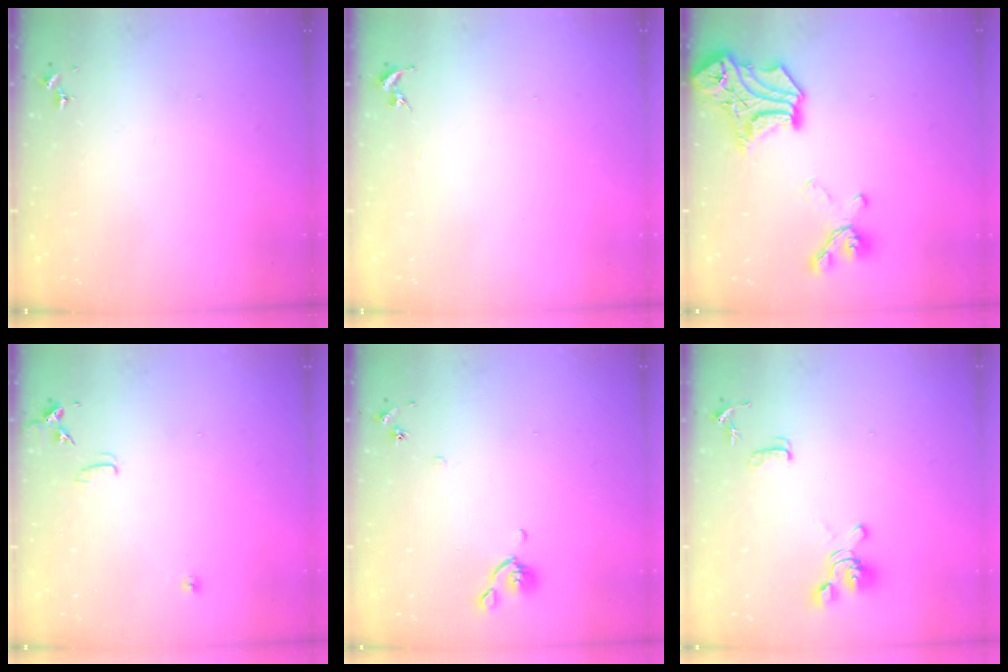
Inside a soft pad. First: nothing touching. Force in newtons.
{"total": 0.0}
{"total": 19.9, "press": 19.9, "slide": 0.9}
{"total": 7.0, "press": 7.0, "slide": 0.6}
{"total": 6.2, "press": 6.2, "slide": 0.8}
{"total": 11.5, "press": 11.4, "slide": 1.6}